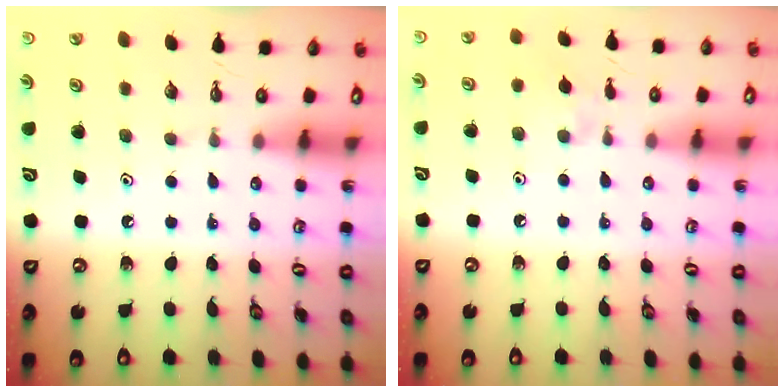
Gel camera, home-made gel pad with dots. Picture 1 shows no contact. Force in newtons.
{"total": 4.1, "press": 4.0, "slide": 0.6}